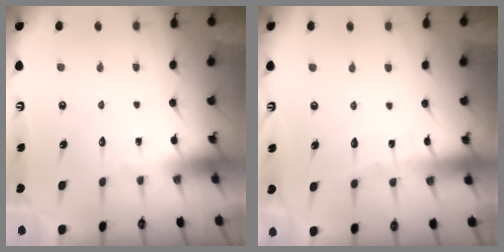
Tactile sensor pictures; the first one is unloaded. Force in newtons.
{"total": 3.1, "press": 3.1, "slide": 0.3}